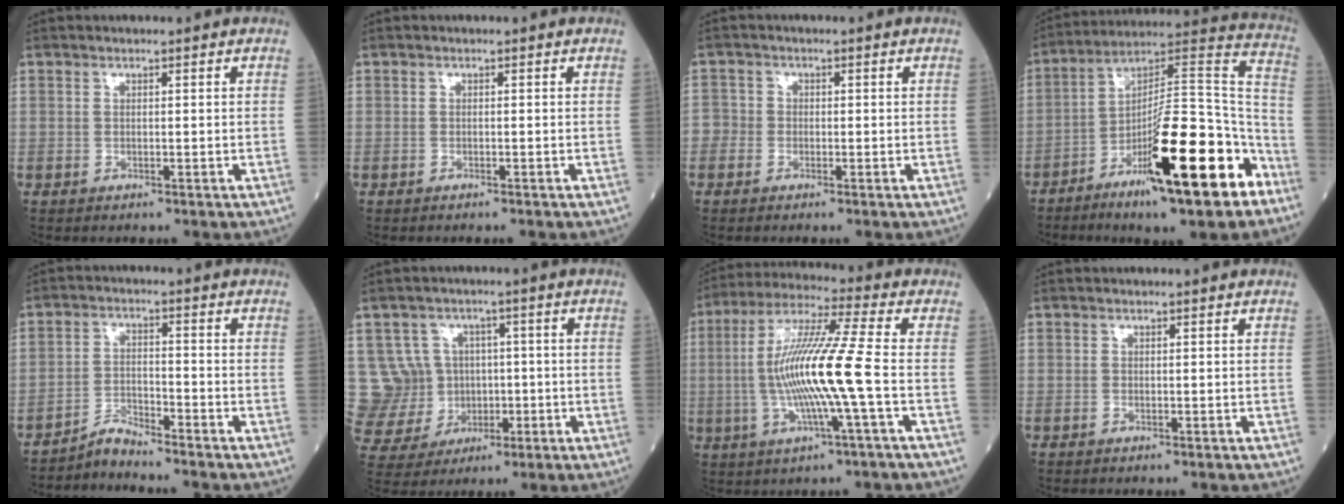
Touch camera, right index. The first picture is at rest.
{"total": 0.8, "force": [-0.7, -0.1, 0.4], "torque": [-0.003, 0.001, -0.008]}
{"total": 2.2, "force": [-1.0, 1.9, 0.3], "torque": [0.001, 0.008, -0.025]}
{"total": 22.8, "force": [-11.3, 3.6, 19.5], "torque": [-0.278, 0.000, -0.176]}
{"total": 3.4, "force": [-3.3, -0.6, -0.2], "torque": [0.001, -0.015, -0.061]}
{"total": 9.4, "force": [0.7, 9.2, 1.4], "torque": [-0.045, 0.035, 0.034]}
{"total": 13.6, "force": [-1.6, -0.7, 13.5], "torque": [-0.271, 0.004, -0.035]}
{"total": 0.0}